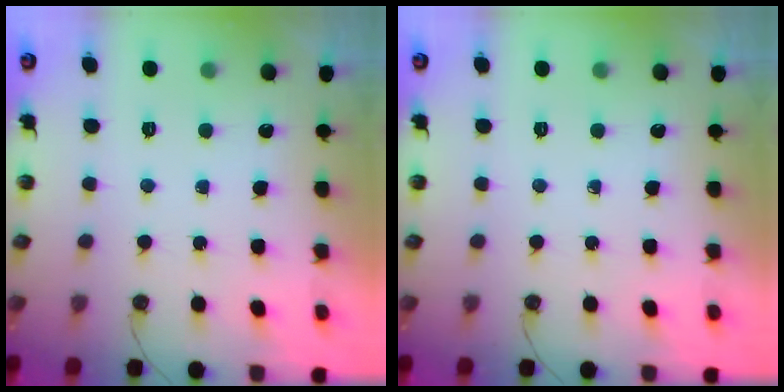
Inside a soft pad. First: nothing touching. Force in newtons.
{"total": 0.0}